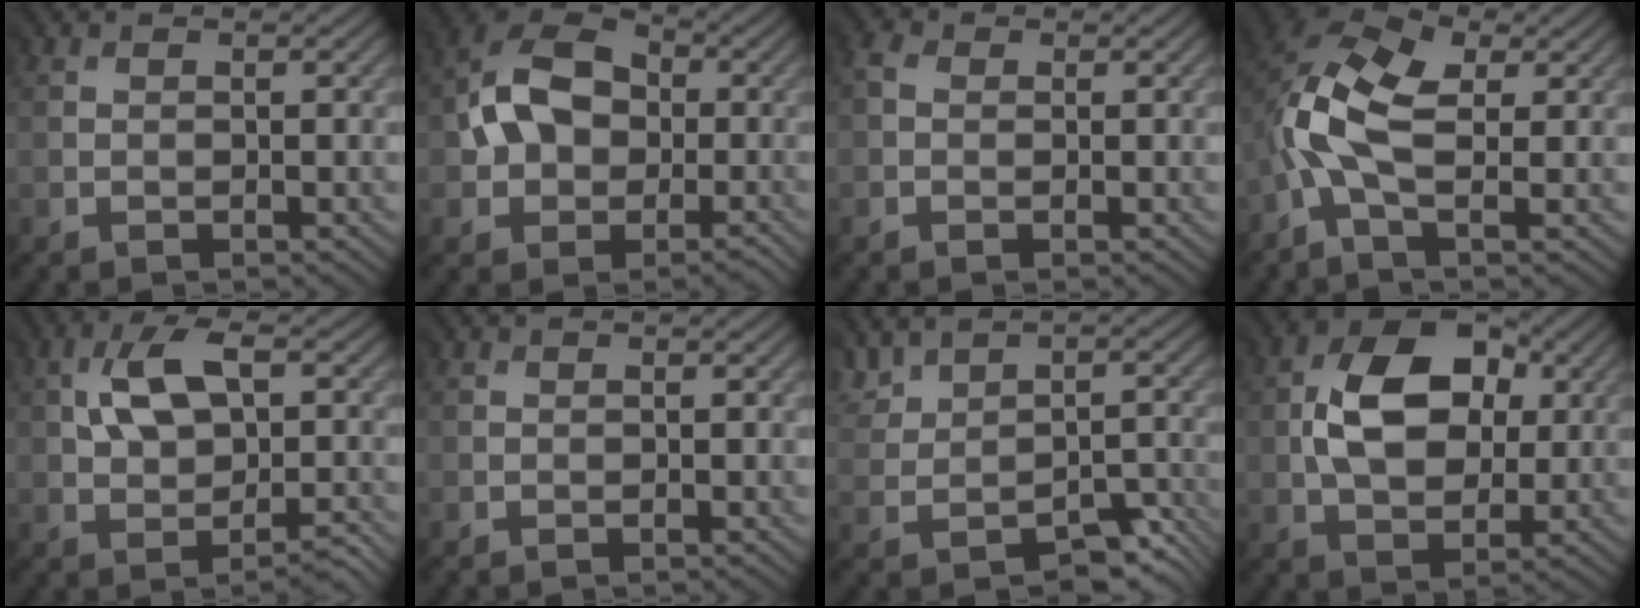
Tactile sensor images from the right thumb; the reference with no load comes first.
{"total": 9.0, "force": [0.3, 7.1, 5.5], "torque": [-0.109, 0.022, -0.009]}
{"total": 2.3, "force": [0.2, 1.9, 1.3], "torque": [-0.033, 0.002, -0.001]}
{"total": 9.0, "force": [0.6, 4.7, 7.7], "torque": [-0.173, 0.010, -0.001]}
{"total": 6.1, "force": [0.9, 3.4, 5.0], "torque": [-0.096, 0.016, 0.014]}
{"total": 0.0}
{"total": 3.4, "force": [0.4, 3.0, 1.5], "torque": [-0.019, -0.006, 0.014]}
{"total": 9.7, "force": [2.2, 6.6, 6.8], "torque": [-0.132, 0.011, 0.034]}